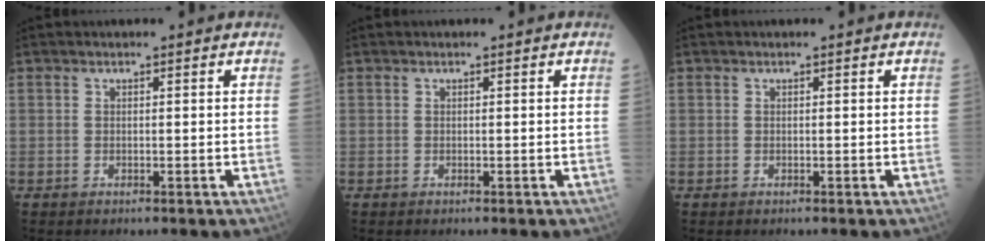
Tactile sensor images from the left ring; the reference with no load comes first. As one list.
[{"total": 0.0}, {"total": 0.0}]